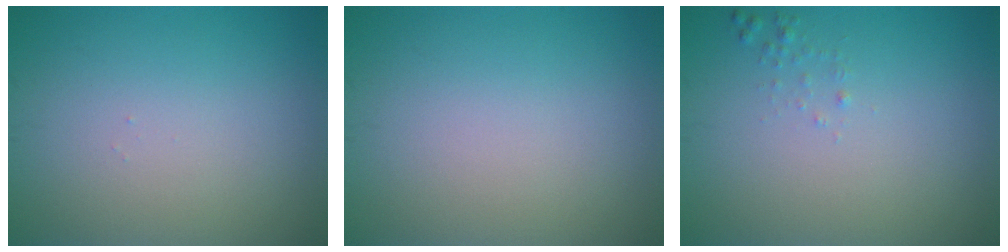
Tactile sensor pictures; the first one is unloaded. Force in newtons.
{"total": 0.0}
{"total": 0.6, "press": 0.6, "slide": 0.0}